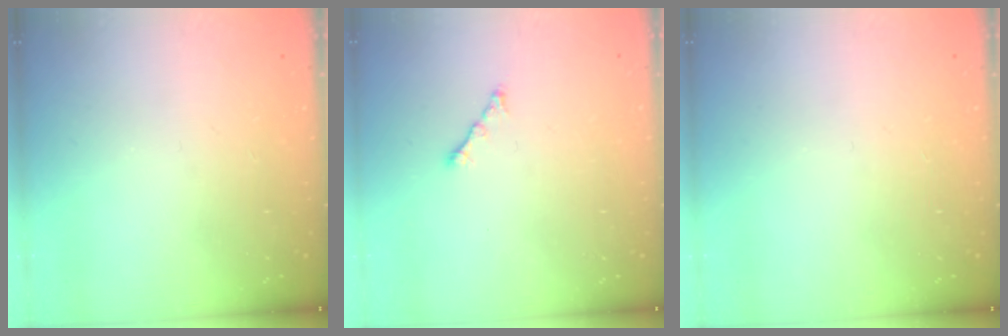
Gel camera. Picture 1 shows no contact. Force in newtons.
{"total": 2.3, "press": 2.2, "slide": 0.7}
{"total": 0.0}